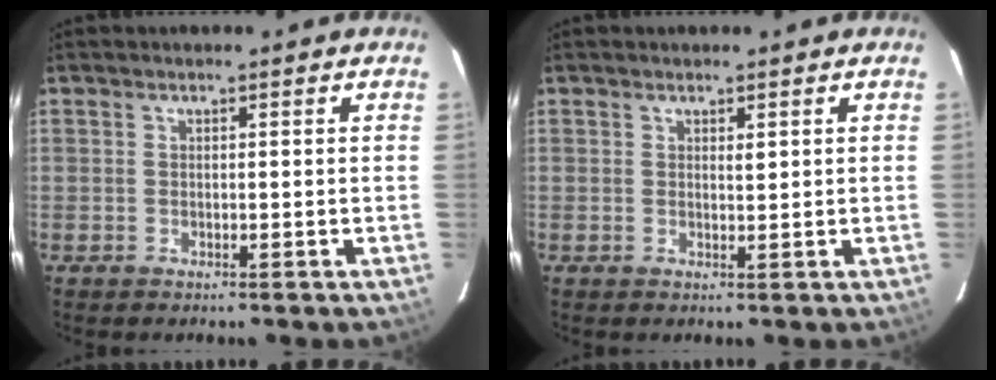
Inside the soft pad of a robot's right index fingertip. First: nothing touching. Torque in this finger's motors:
{"motor_torque": [0.12, 0.05, -0.01, 0.02]}